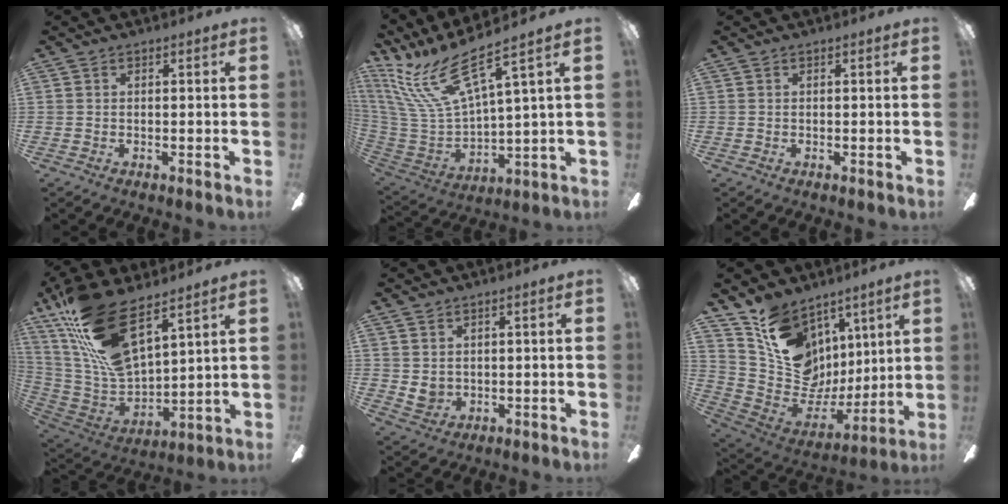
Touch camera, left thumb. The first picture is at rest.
{"total": 19.6, "force": [11.1, 6.1, 15.0], "torque": [-0.320, -0.065, 0.192]}
{"total": 0.0}
{"total": 21.2, "force": [13.4, 8.0, 14.4], "torque": [-0.317, -0.083, 0.236]}
{"total": 3.1, "force": [1.5, 2.6, 1.0], "torque": [-0.015, -0.006, 0.029]}
{"total": 16.9, "force": [7.5, 13.0, 7.9], "torque": [-0.137, -0.038, 0.157]}